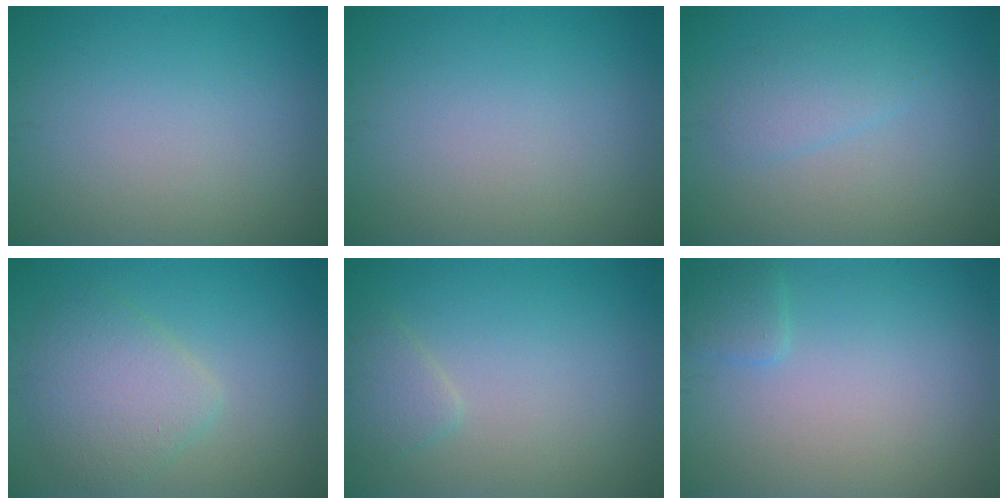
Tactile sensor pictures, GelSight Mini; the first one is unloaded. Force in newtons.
{"total": 0.0}
{"total": 2.0, "press": 2.0, "slide": 0.1}
{"total": 4.1, "press": 4.1, "slide": 0.2}
{"total": 1.6, "press": 1.6, "slide": 0.2}
{"total": 1.2, "press": 1.2, "slide": 0.2}